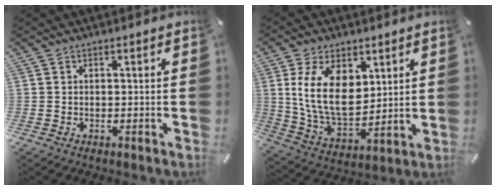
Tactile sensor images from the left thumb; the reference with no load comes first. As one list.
[{"total": 14.0, "force": [4.3, 9.2, 9.7], "torque": [-0.210, -0.012, 0.074]}]